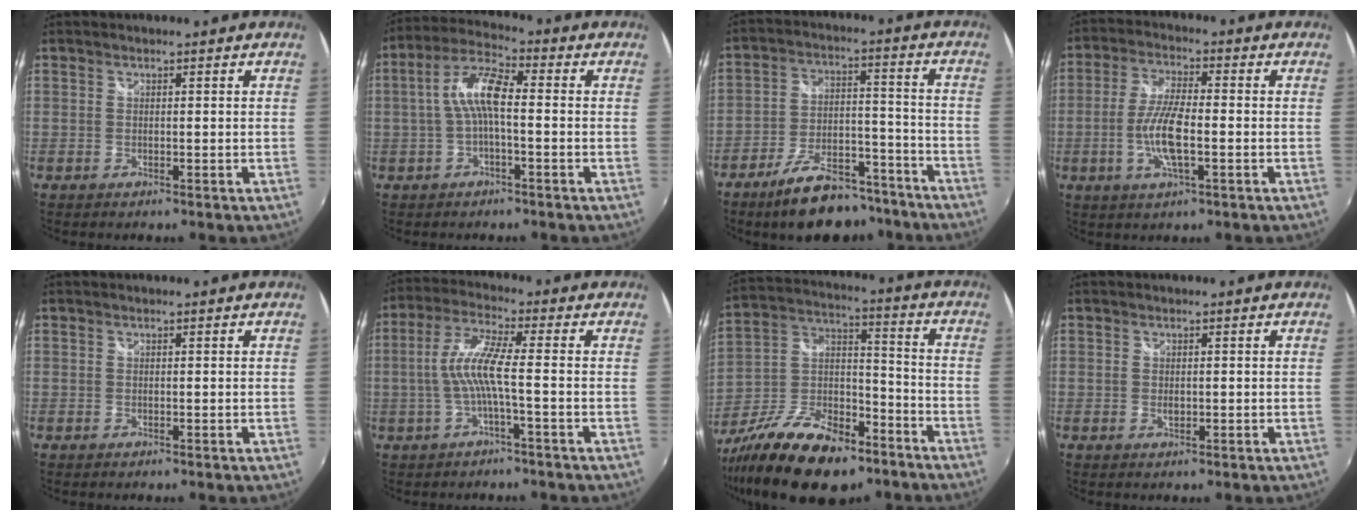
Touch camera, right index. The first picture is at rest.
{"total": 7.6, "force": [-0.7, 2.1, 7.3], "torque": [-0.157, 0.019, -0.015]}
{"total": 16.6, "force": [-13.1, 6.8, 7.7], "torque": [-0.143, 0.020, -0.186]}
{"total": 8.8, "force": [-2.2, 2.3, 8.2], "torque": [-0.168, -0.003, -0.045]}
{"total": 0.0}
{"total": 7.3, "force": [-1.5, 0.0, 7.1], "torque": [-0.158, 0.004, -0.024]}
{"total": 21.0, "force": [-13.5, 9.4, 13.1], "torque": [-0.265, -0.014, -0.228]}
{"total": 1.0, "force": [-0.1, 0.7, 0.7], "torque": [-0.013, -0.002, -0.002]}